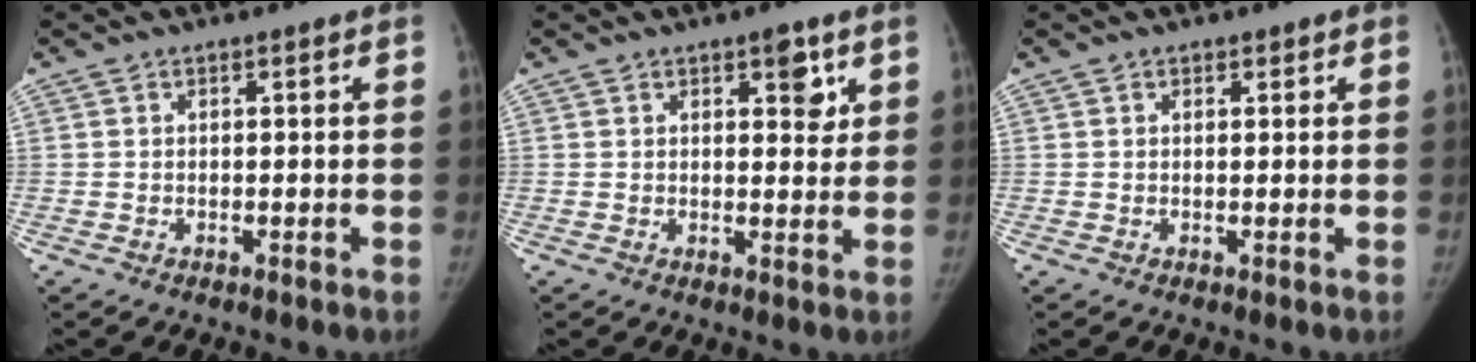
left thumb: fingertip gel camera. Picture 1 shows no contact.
{"total": 4.5, "force": [2.3, 2.2, 3.2], "torque": [-0.018, -0.012, 0.029]}
{"total": 0.9, "force": [0.5, 0.7, 0.2], "torque": [0.009, -0.003, 0.005]}